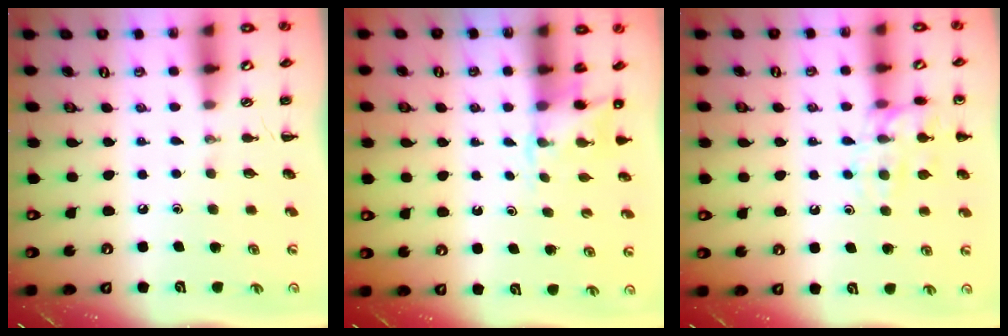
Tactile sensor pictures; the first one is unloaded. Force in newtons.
{"total": 3.6, "press": 3.6, "slide": 0.7}
{"total": 13.9, "press": 13.8, "slide": 1.1}